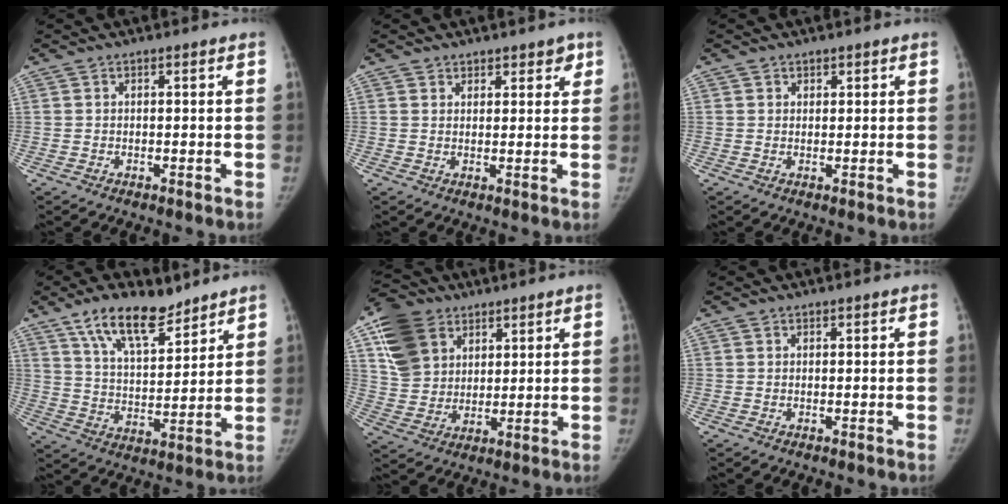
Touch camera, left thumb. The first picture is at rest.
{"total": 3.2, "force": [2.3, 2.1, 0.7], "torque": [0.028, -0.011, 0.028]}
{"total": 1.4, "force": [0.8, 1.1, 0.0], "torque": [0.020, -0.003, 0.006]}
{"total": 13.6, "force": [9.5, 5.7, 7.8], "torque": [-0.108, -0.053, 0.172]}
{"total": 13.3, "force": [6.3, 10.0, 6.1], "torque": [-0.098, -0.011, 0.121]}
{"total": 0.0}